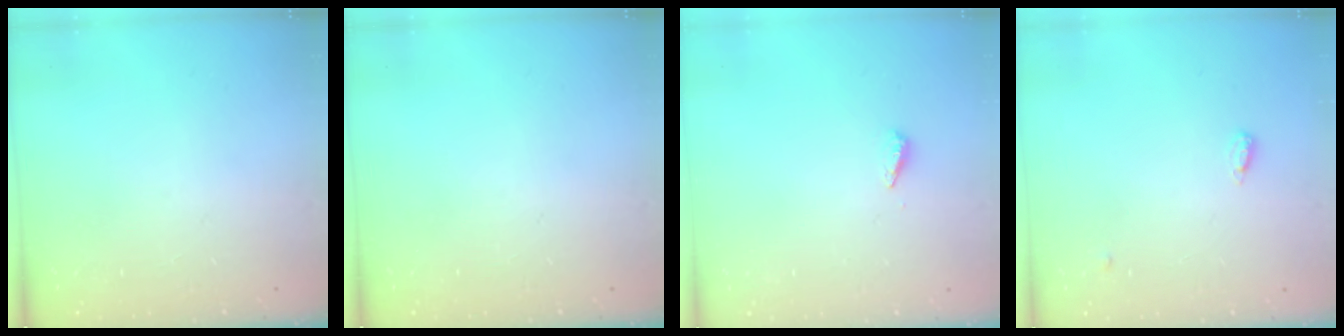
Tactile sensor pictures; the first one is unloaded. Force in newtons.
{"total": 0.0}
{"total": 3.5, "press": 3.5, "slide": 0.3}
{"total": 3.6, "press": 3.5, "slide": 0.7}